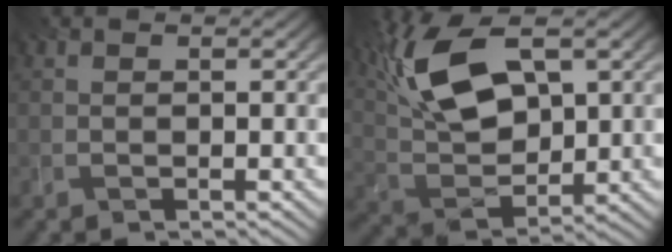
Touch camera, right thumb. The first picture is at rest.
{"total": 12.5, "force": [5.3, 5.8, 9.7], "torque": [-0.221, 0.015, 0.104]}